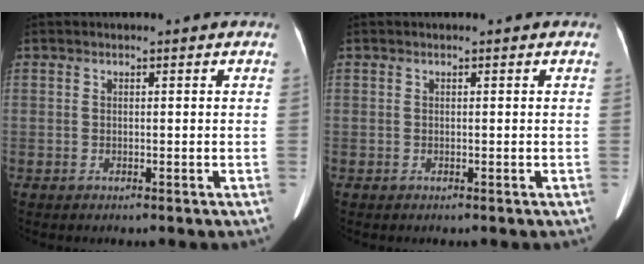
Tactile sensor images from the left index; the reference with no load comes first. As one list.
[{"total": 0.0}]